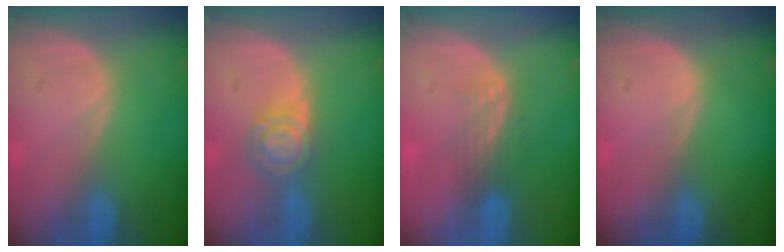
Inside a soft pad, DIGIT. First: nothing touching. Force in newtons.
{"total": 4.8, "press": 4.8, "slide": 0.2}
{"total": 3.4, "press": 2.9, "slide": 1.8}
{"total": 0.0}